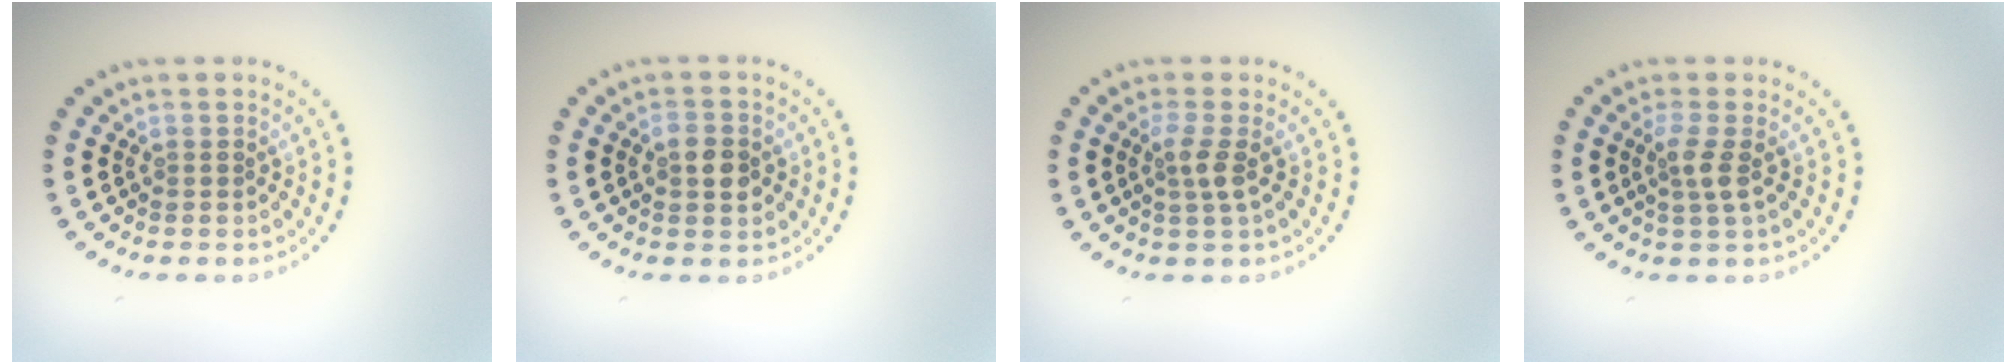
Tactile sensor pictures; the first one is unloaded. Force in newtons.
{"total": 2.6, "press": 2.6, "slide": 0.1}
{"total": 1.9, "press": 1.4, "slide": 1.2}
{"total": 1.9, "press": 1.4, "slide": 1.3}